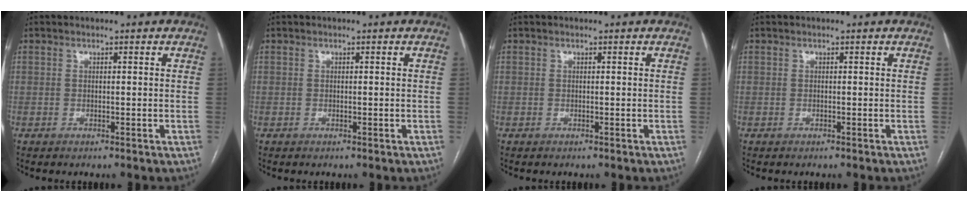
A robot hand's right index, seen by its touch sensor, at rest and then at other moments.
{"total": 0.0}
{"total": 0.0}
{"total": 0.0}